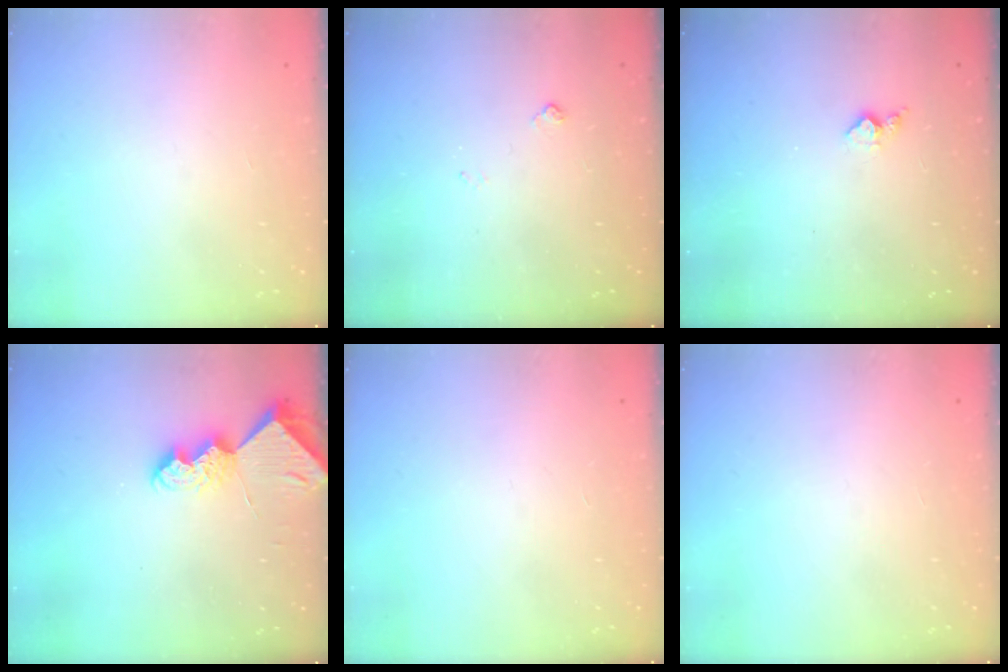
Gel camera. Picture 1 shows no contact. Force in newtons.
{"total": 5.4, "press": 5.4, "slide": 0.7}
{"total": 5.2, "press": 5.1, "slide": 0.5}
{"total": 7.2, "press": 7.2, "slide": 0.6}
{"total": 0.0}
{"total": 0.0}